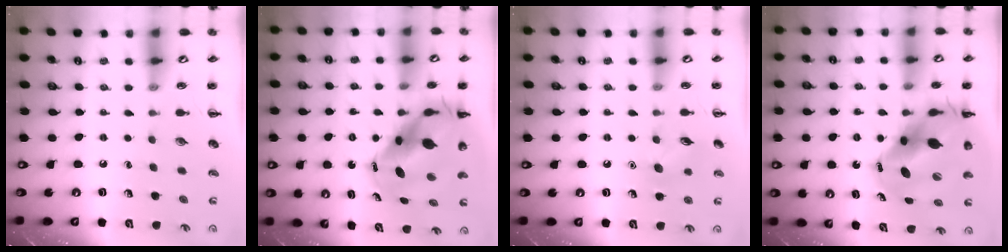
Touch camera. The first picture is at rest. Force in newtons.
{"total": 12.4, "press": 11.9, "slide": 3.4}
{"total": 7.5, "press": 7.2, "slide": 2.1}
{"total": 13.4, "press": 12.9, "slide": 3.6}